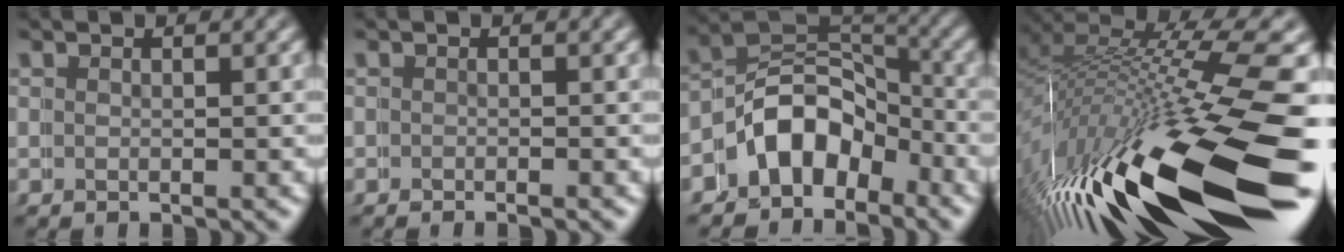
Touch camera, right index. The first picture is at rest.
{"total": 1.3, "force": [-0.7, 0.9, 0.7], "torque": [-0.015, -0.003, -0.015]}
{"total": 6.3, "force": [-2.7, 4.9, 2.9], "torque": [-0.055, -0.010, -0.055]}
{"total": 17.5, "force": [-6.6, 6.8, 14.7], "torque": [-0.247, -0.032, -0.071]}